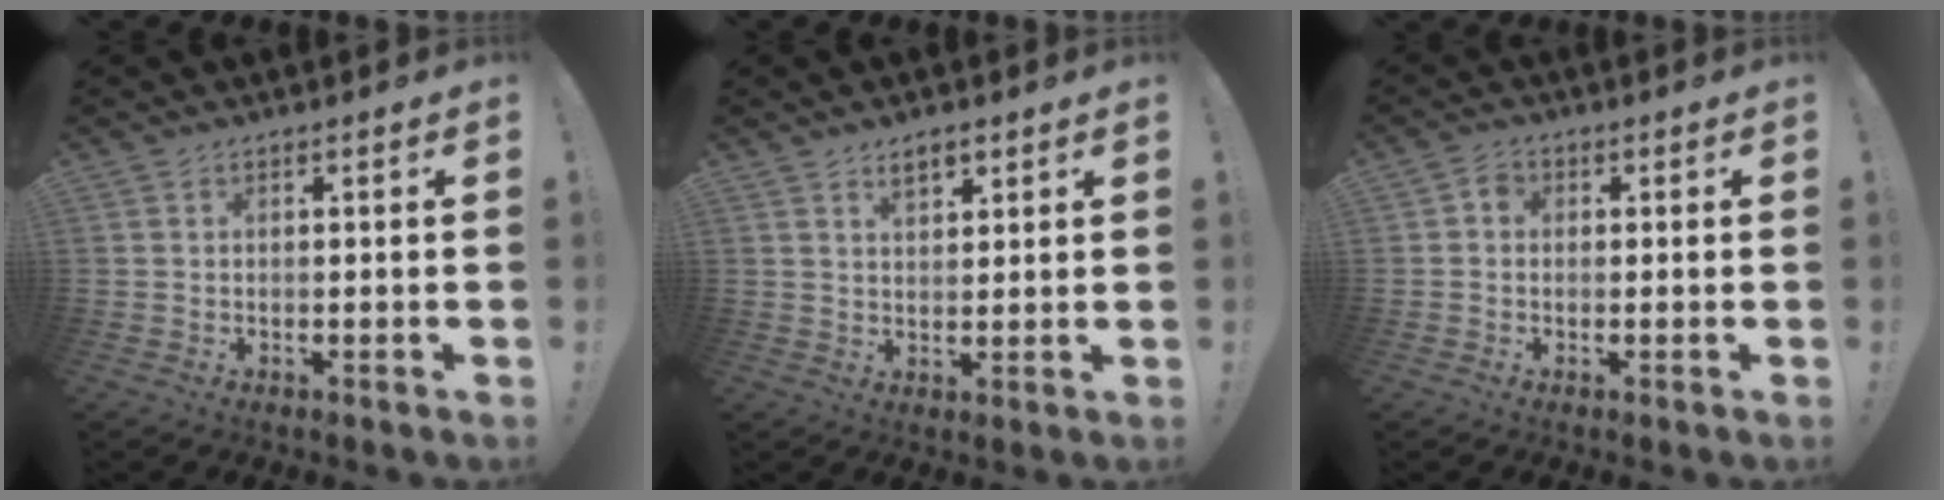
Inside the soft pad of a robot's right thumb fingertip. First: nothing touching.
{"total": 4.3, "force": [2.9, 2.2, 2.2], "torque": [-0.030, -0.013, 0.050]}
{"total": 2.6, "force": [-0.3, 2.2, 1.4], "torque": [-0.024, 0.008, -0.004]}